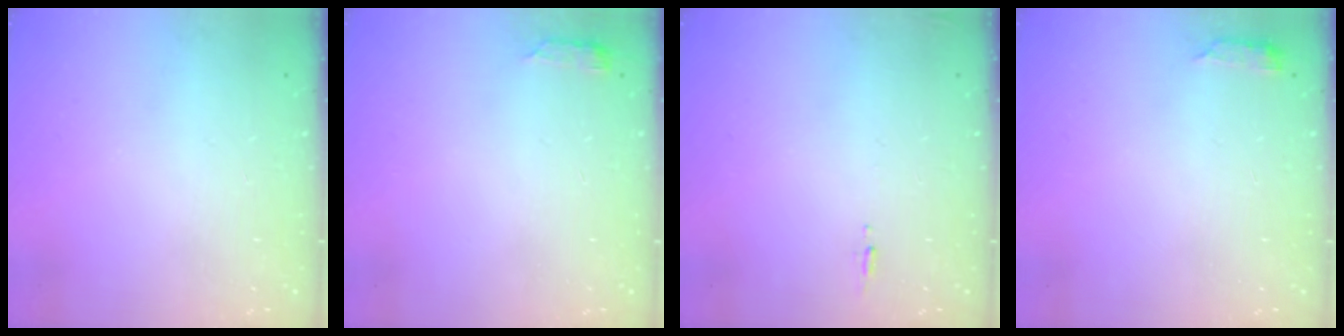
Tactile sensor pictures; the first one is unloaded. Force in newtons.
{"total": 2.9, "press": 2.8, "slide": 0.6}
{"total": 5.0, "press": 4.7, "slide": 1.8}
{"total": 2.6, "press": 2.6, "slide": 0.5}